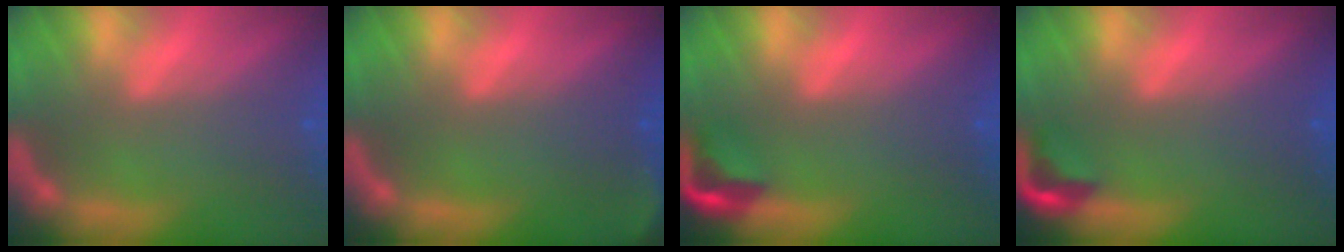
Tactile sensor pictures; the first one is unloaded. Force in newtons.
{"total": 2.9}
{"total": 2.9}
{"total": 2.4}